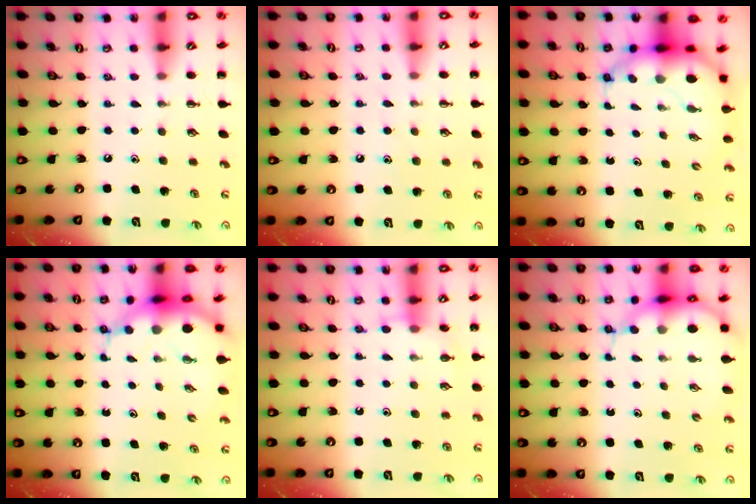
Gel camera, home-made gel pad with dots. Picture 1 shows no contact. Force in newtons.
{"total": 8.3, "press": 8.2, "slide": 1.4}
{"total": 8.0, "press": 7.6, "slide": 2.2}
{"total": 7.4, "press": 7.1, "slide": 2.1}
{"total": 6.0, "press": 5.9, "slide": 1.3}
{"total": 7.3, "press": 6.9, "slide": 2.3}